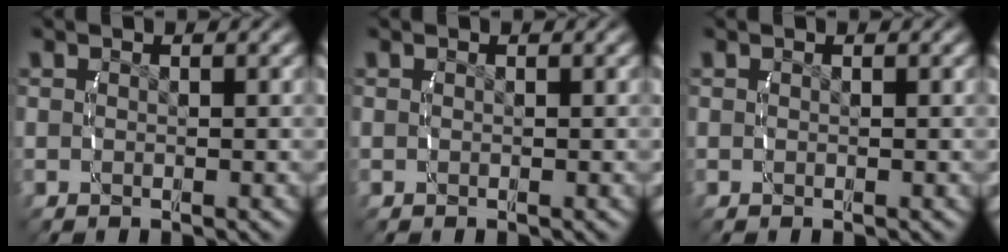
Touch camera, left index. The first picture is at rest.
{"total": 0.0}
{"total": 0.0}